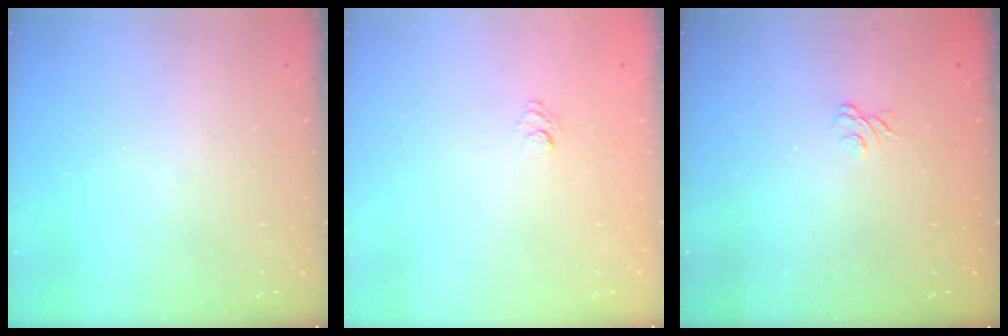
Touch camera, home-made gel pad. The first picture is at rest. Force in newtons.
{"total": 2.6, "press": 2.3, "slide": 1.1}
{"total": 1.8, "press": 1.4, "slide": 1.1}